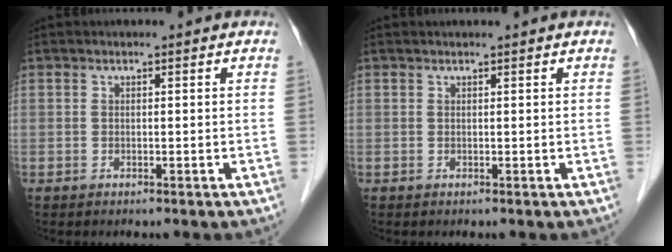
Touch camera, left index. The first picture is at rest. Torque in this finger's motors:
{"motor_torque": [0.04, -0.31, 0.01, 0.00]}